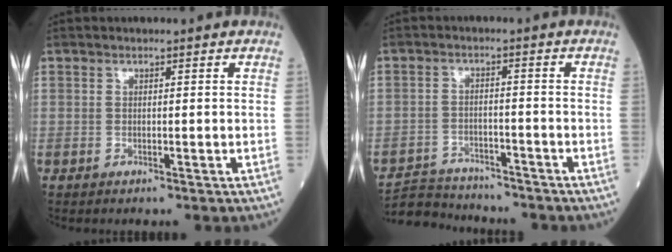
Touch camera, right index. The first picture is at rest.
{"total": 6.6, "force": [-6.5, 1.4, 0.5], "torque": [-0.014, 0.000, -0.106]}